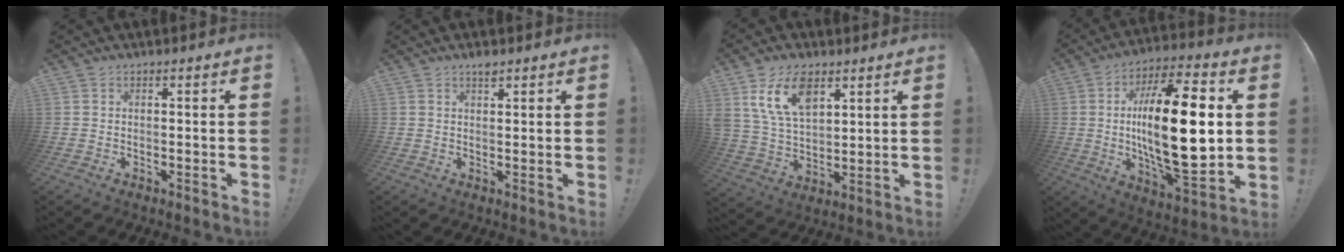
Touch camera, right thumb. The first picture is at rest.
{"total": 2.0, "force": [1.6, 0.5, 1.0], "torque": [-0.011, -0.006, 0.027]}
{"total": 13.7, "force": [7.5, 7.8, 8.4], "torque": [-0.169, -0.026, 0.138]}
{"total": 26.6, "force": [1.8, 9.7, 24.7], "torque": [-0.437, -0.007, 0.021]}